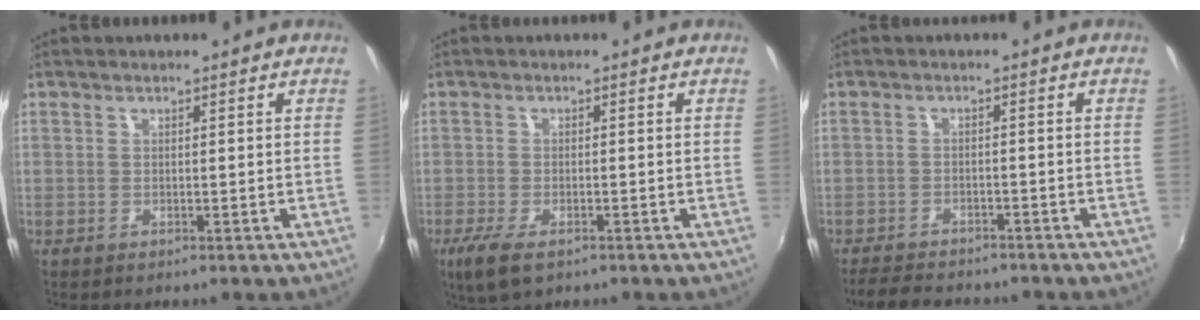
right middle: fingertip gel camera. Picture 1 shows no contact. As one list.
[{"total": 5.6, "force": [-3.4, 2.0, 4.0], "torque": [-0.095, -0.020, -0.060]}, {"total": 8.1, "force": [-7.2, 2.3, 2.9], "torque": [-0.077, -0.013, -0.112]}]